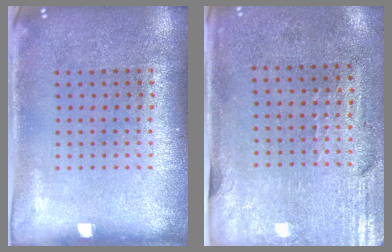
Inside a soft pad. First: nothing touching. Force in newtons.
{"total": 2.9, "press": 2.5, "slide": 1.5}